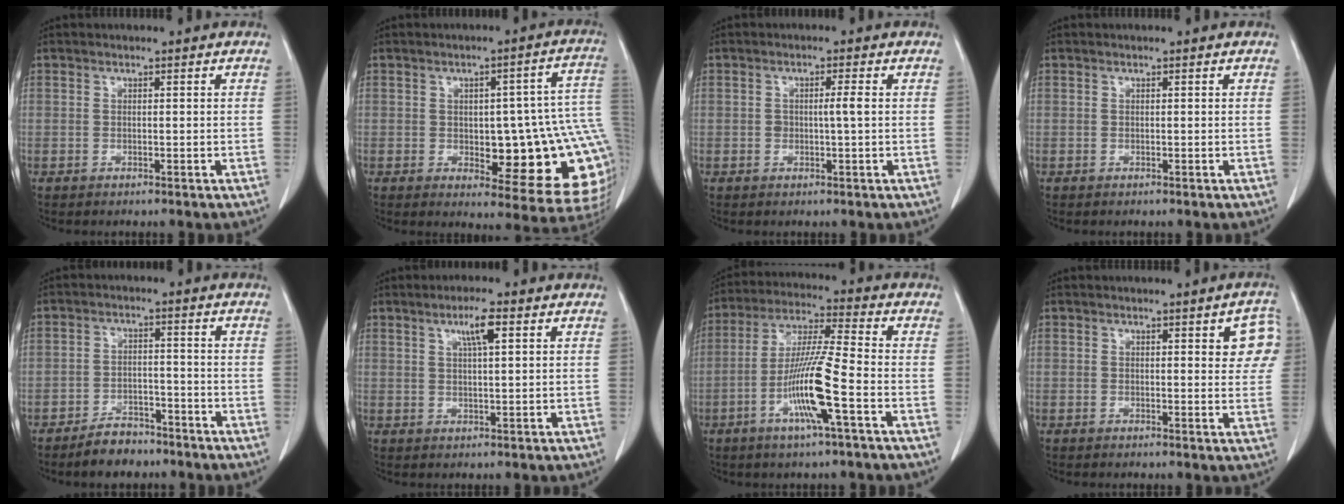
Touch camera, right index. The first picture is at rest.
{"total": 18.7, "force": [-2.1, 5.7, 17.7], "torque": [-0.131, 0.029, -0.005]}
{"total": 2.1, "force": [0.0, 0.1, 2.1], "torque": [-0.039, 0.000, 0.002]}
{"total": 0.0}
{"total": 5.3, "force": [-4.3, 2.5, 1.7], "torque": [-0.029, 0.005, -0.069]}
{"total": 4.1, "force": [1.9, 0.3, 3.6], "torque": [-0.064, 0.002, 0.032]}
{"total": 11.7, "force": [-4.1, -0.2, 11.0], "torque": [-0.217, -0.006, -0.083]}
{"total": 5.1, "force": [1.8, 1.5, 4.5], "torque": [-0.034, 0.001, 0.013]}